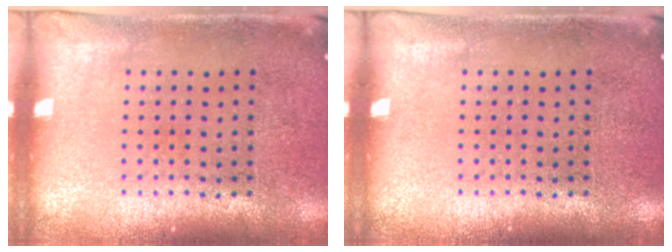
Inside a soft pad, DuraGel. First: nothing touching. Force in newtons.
{"total": 0.0}